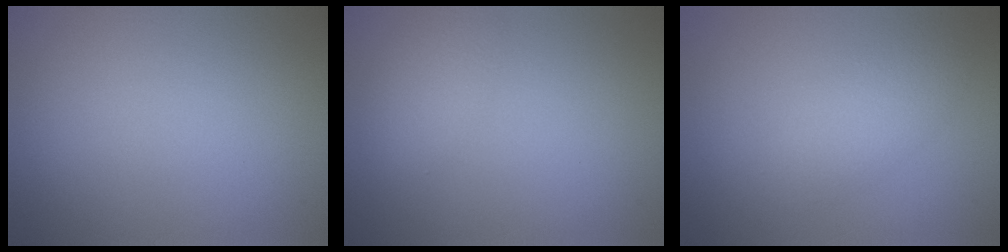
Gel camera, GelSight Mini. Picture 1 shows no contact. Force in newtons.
{"total": 1.5, "press": 1.5, "slide": 0.0}
{"total": 2.8, "press": 2.8, "slide": 0.2}